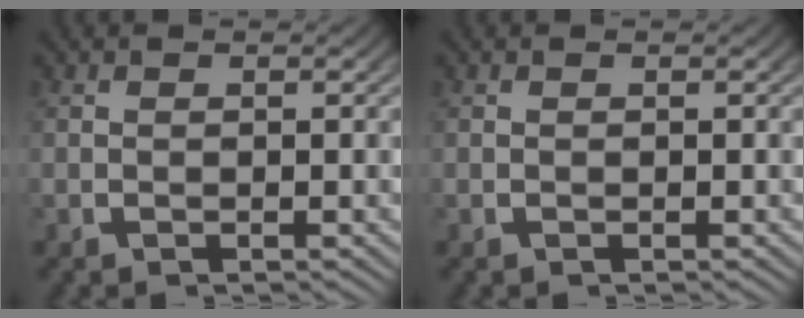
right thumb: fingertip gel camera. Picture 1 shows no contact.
{"total": 0.0}